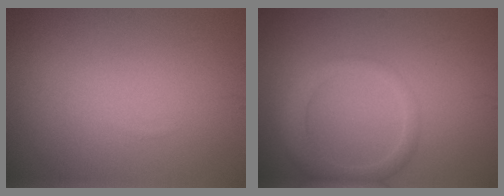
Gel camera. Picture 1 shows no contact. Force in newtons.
{"total": 2.6, "press": 2.6, "slide": 0.1}